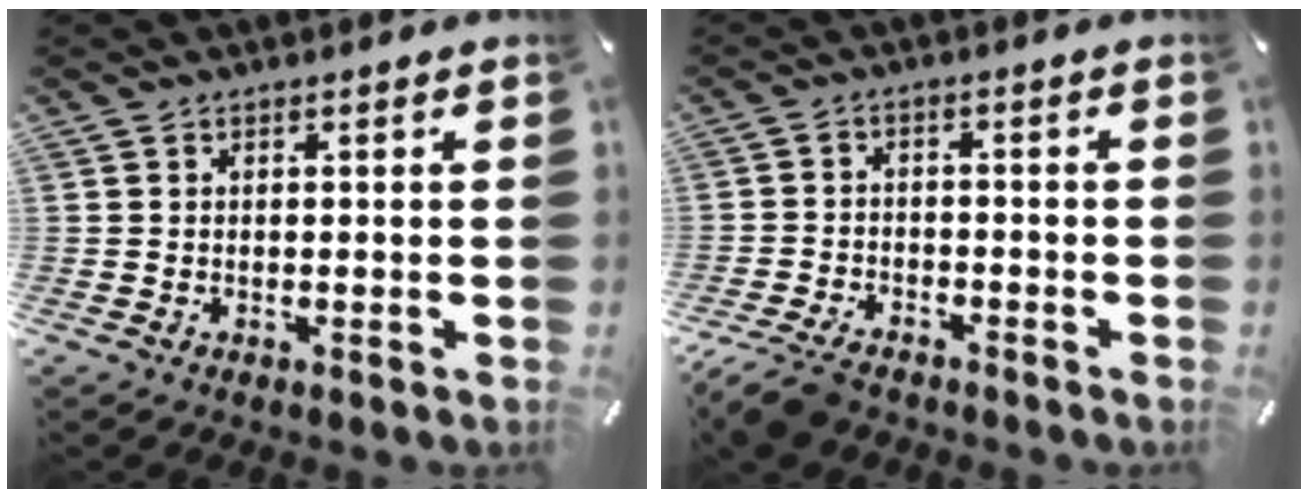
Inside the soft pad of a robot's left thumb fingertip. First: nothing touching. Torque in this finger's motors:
{"motor_torque": [-0.18, 0.72, 0.56, 0.55, 0.19]}